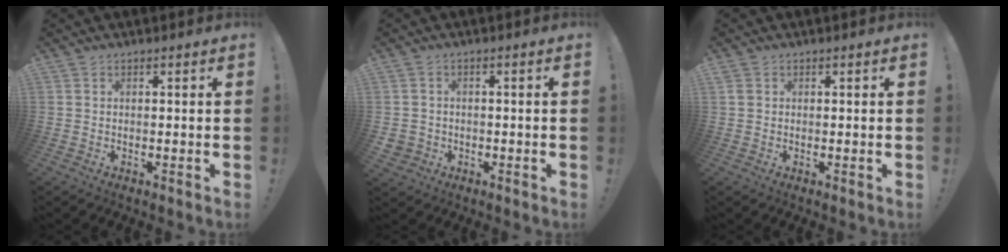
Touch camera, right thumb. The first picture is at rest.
{"total": 2.7, "force": [-0.4, 2.5, 0.8], "torque": [-0.008, 0.000, -0.006]}
{"total": 1.1, "force": [0.5, 0.9, 0.5], "torque": [-0.011, 0.003, 0.009]}